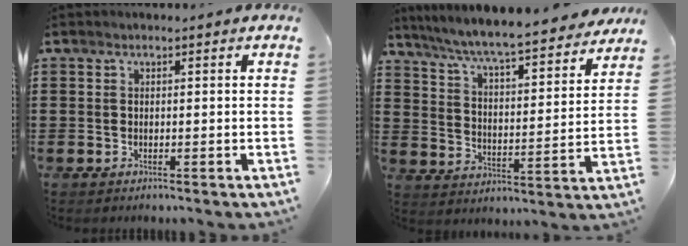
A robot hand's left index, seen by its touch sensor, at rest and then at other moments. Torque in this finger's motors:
{"motor_torque": [1.23, -0.62, 1.05, 0.21]}